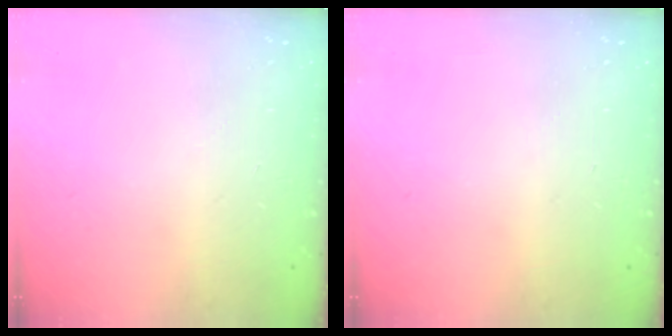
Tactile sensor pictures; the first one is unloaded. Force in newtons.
{"total": 0.0}